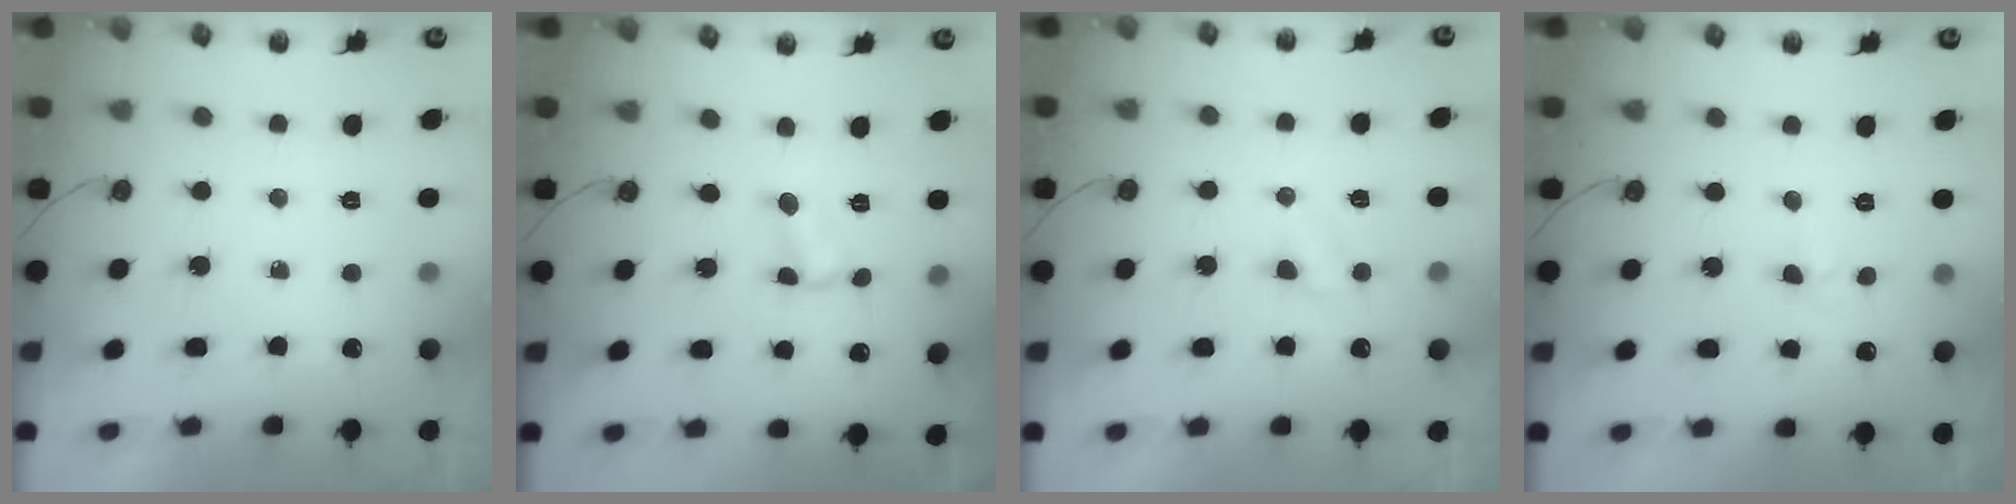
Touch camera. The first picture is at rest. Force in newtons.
{"total": 1.6, "press": 1.6, "slide": 0.2}
{"total": 2.9, "press": 2.8, "slide": 0.2}
{"total": 2.7, "press": 2.6, "slide": 0.6}